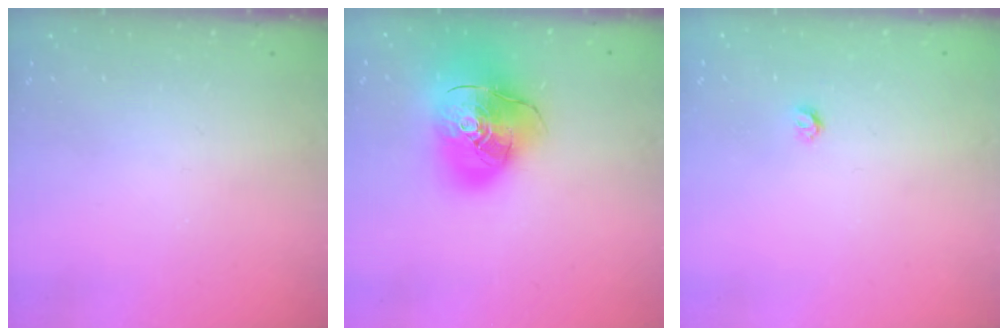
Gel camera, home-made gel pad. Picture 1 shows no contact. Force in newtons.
{"total": 22.5, "press": 22.3, "slide": 3.4}
{"total": 3.2, "press": 3.2, "slide": 0.3}